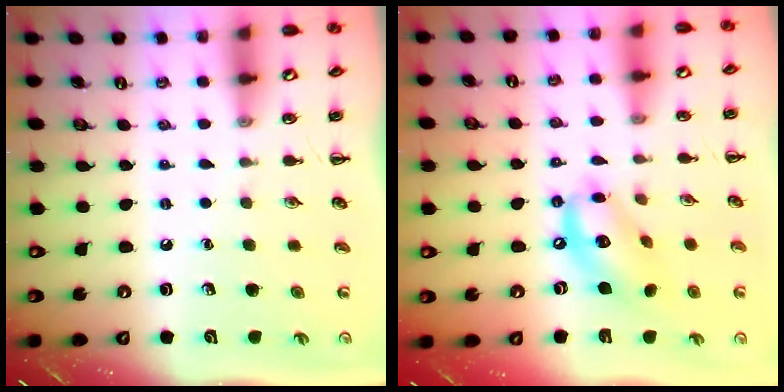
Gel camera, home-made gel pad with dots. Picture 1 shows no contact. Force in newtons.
{"total": 12.7, "press": 12.4, "slide": 2.4}